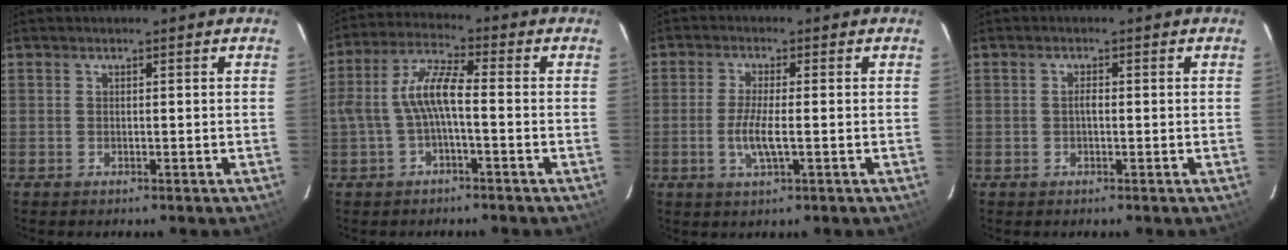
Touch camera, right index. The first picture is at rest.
{"total": 7.5, "force": [-1.5, 1.7, 7.1], "torque": [-0.157, 0.016, -0.026]}
{"total": 5.1, "force": [-1.2, 0.7, 4.9], "torque": [-0.099, -0.008, -0.024]}
{"total": 1.2, "force": [-0.1, 0.5, 1.0], "torque": [-0.019, 0.006, -0.004]}